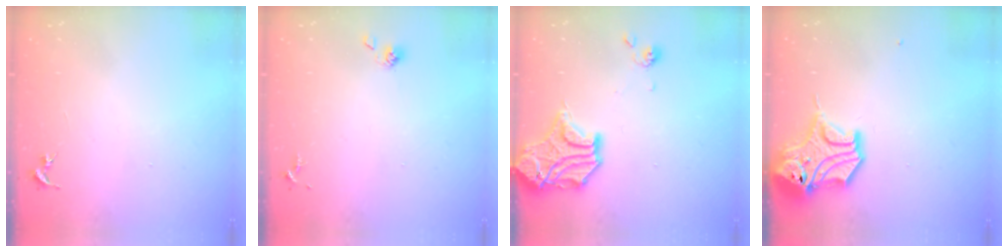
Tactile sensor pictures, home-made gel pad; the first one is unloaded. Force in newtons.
{"total": 4.4, "press": 3.7, "slide": 2.4}
{"total": 16.4, "press": 16.1, "slide": 3.1}
{"total": 14.8, "press": 14.7, "slide": 2.2}